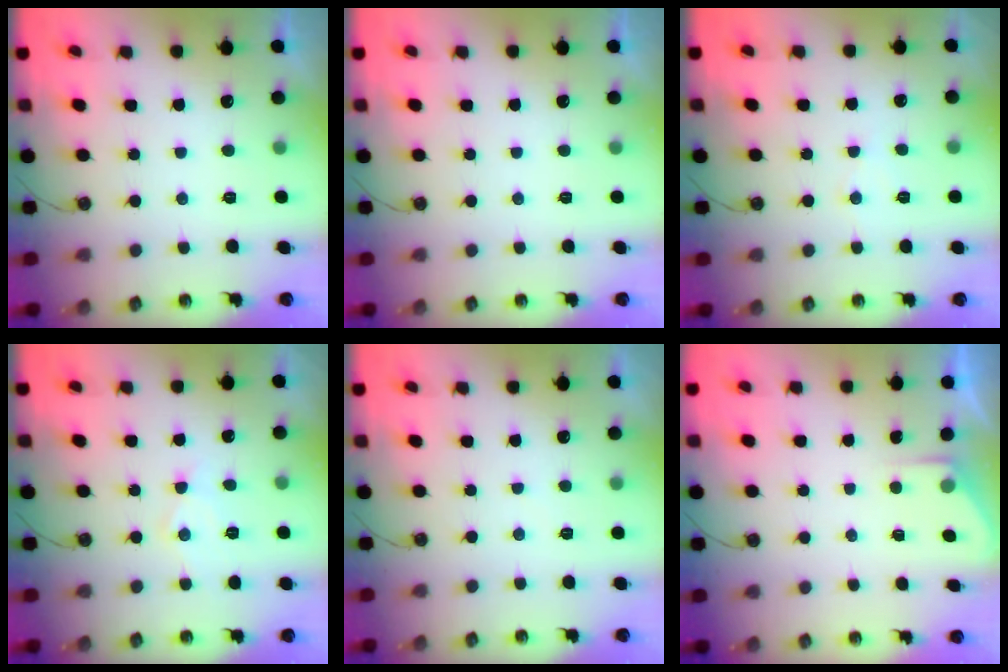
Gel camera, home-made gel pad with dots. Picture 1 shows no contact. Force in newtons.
{"total": 0.0}
{"total": 4.9, "press": 4.9, "slide": 0.5}
{"total": 8.1, "press": 8.1, "slide": 0.2}
{"total": 1.2, "press": 1.2, "slide": 0.3}
{"total": 2.7, "press": 2.6, "slide": 0.4}